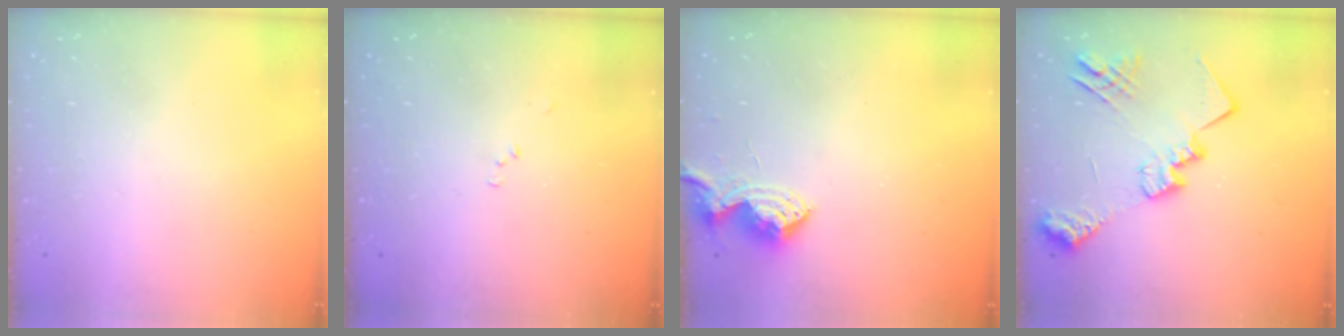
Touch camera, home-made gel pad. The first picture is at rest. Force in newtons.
{"total": 5.9, "press": 5.9, "slide": 0.7}
{"total": 8.6, "press": 8.6, "slide": 0.7}
{"total": 18.4, "press": 18.4, "slide": 1.6}